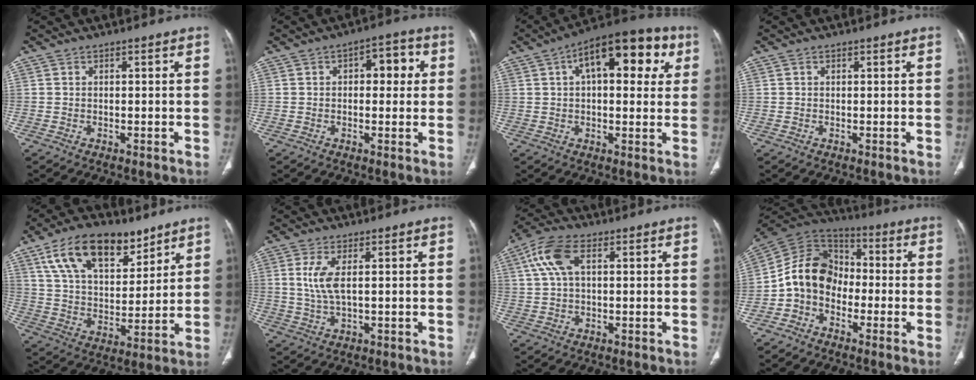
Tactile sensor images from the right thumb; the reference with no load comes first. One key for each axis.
{"total": 6.6, "fx": 1.3, "fy": 3.6, "fz": 5.3, "tx": -0.036, "ty": 0.013, "tz": 0.011}
{"total": 17.9, "fx": 6.1, "fy": 8.5, "fz": 14.6, "tx": -0.166, "ty": 0.022, "tz": 0.079}
{"total": 0.0}
{"total": 18.5, "fx": 11.3, "fy": 9.5, "fz": 11.1, "tx": -0.155, "ty": -0.040, "tz": 0.203}
{"total": 5.1, "fx": 1.2, "fy": 1.6, "fz": 4.7, "tx": -0.119, "ty": -0.007, "tz": 0.030}
{"total": 8.0, "fx": 2.6, "fy": 4.1, "fz": 6.3, "tx": -0.143, "ty": 0.020, "tz": 0.051}
{"total": 11.8, "fx": -2.7, "fy": 9.5, "fz": 6.6, "tx": -0.104, "ty": 0.053, "tz": -0.065}